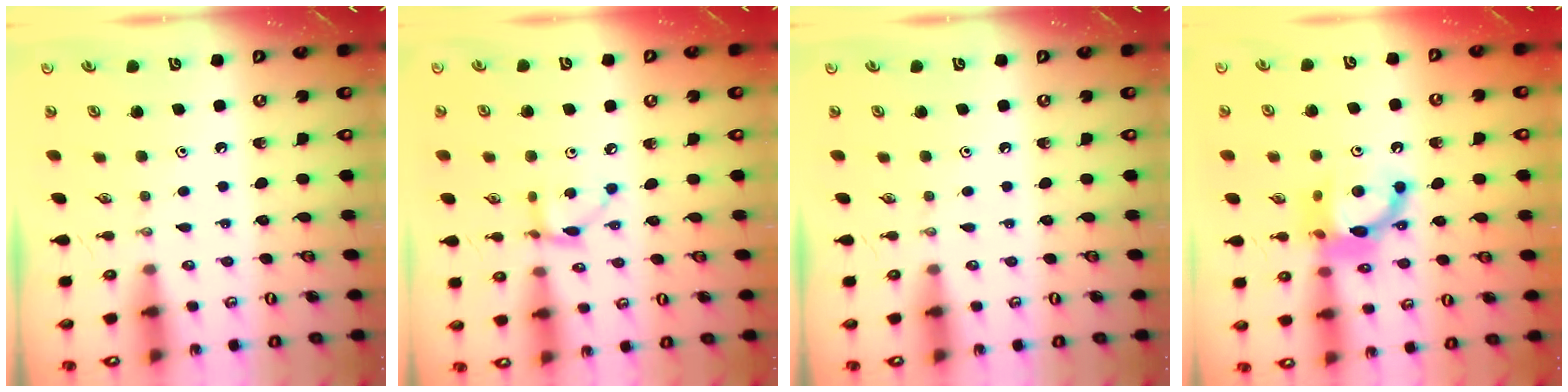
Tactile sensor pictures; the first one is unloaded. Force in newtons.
{"total": 5.3, "press": 5.3, "slide": 0.2}
{"total": 0.0}
{"total": 11.1, "press": 11.0, "slide": 1.1}